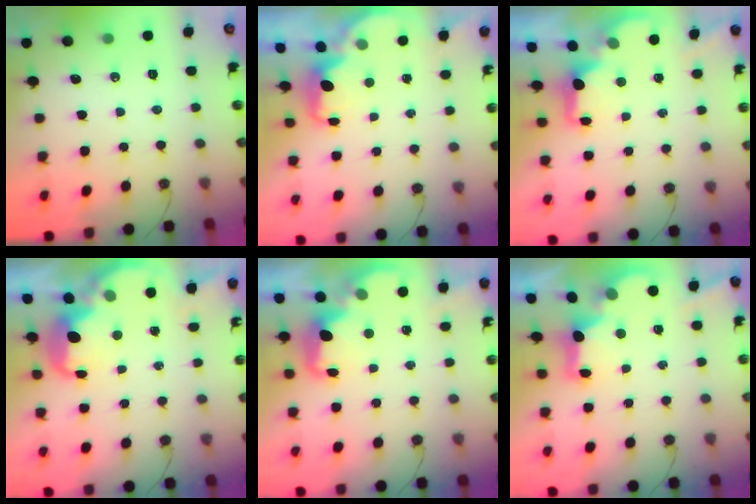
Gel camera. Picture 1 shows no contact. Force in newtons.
{"total": 1.8, "press": 1.6, "slide": 0.7}
{"total": 1.8, "press": 1.7, "slide": 0.7}
{"total": 4.7, "press": 4.6, "slide": 0.9}
{"total": 2.6, "press": 2.6, "slide": 0.7}
{"total": 2.8, "press": 2.7, "slide": 0.9}